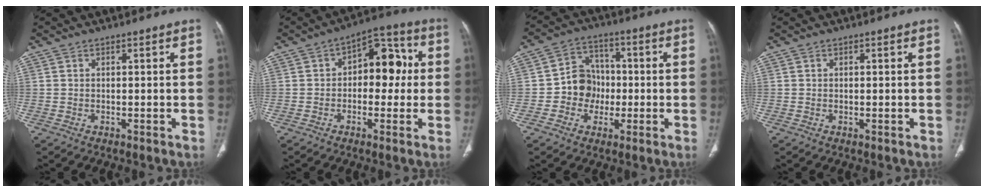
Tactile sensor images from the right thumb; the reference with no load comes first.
{"total": 11.0, "force": [0.7, 6.9, 8.6], "torque": [-0.067, 0.036, -0.001]}
{"total": 8.5, "force": [-1.3, 7.7, 3.3], "torque": [-0.013, 0.026, -0.032]}
{"total": 0.0}